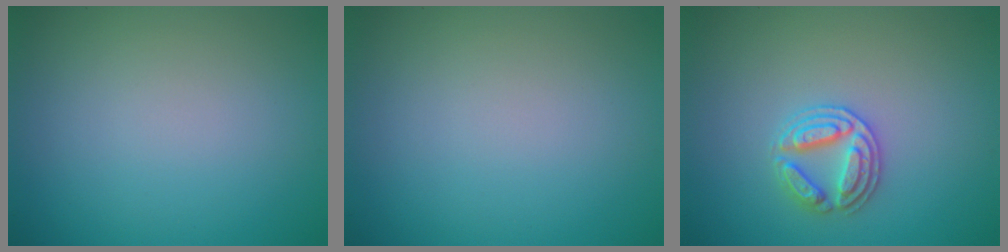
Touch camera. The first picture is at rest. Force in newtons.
{"total": 0.0}
{"total": 2.8, "press": 2.7, "slide": 0.4}